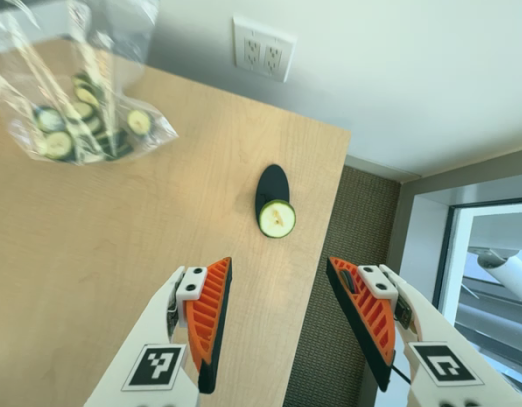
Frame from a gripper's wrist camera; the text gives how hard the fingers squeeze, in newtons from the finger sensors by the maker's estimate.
{"total": 0.0}